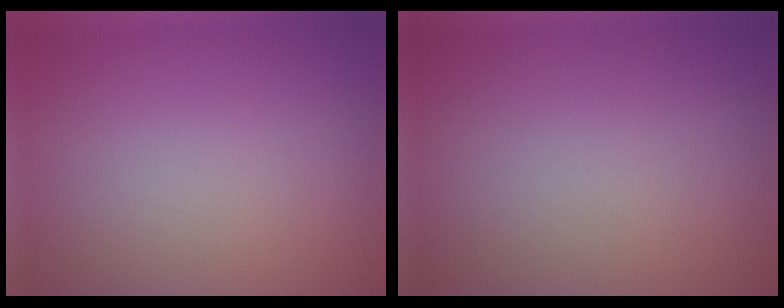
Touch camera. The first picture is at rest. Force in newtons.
{"total": 0.0}